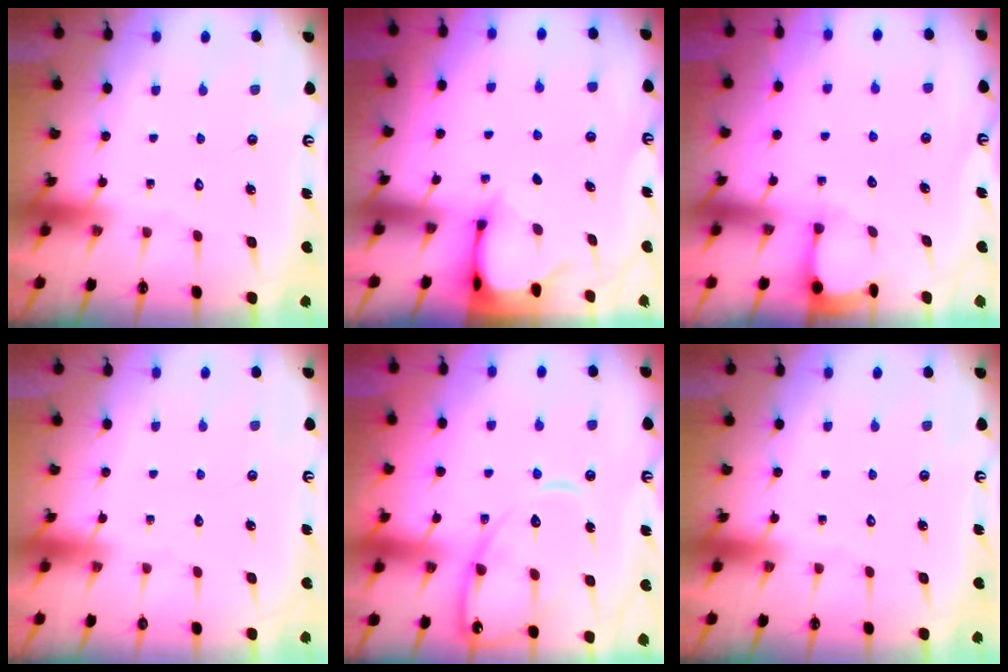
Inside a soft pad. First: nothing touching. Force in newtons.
{"total": 3.4, "press": 3.3, "slide": 0.3}
{"total": 2.0, "press": 2.0, "slide": 0.3}
{"total": 0.0}
{"total": 13.3, "press": 13.3, "slide": 1.3}
{"total": 0.0}